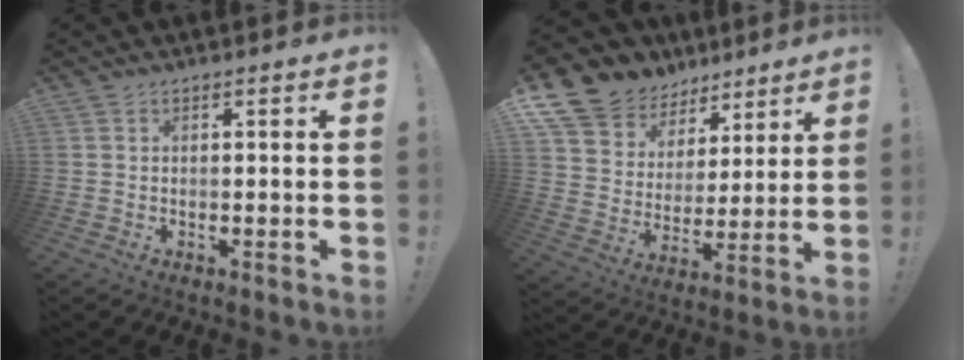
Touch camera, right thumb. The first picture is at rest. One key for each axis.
{"total": 13.1, "fx": 8.9, "fy": 9.0, "fz": 3.5, "tx": -0.069, "ty": -0.065, "tz": 0.178}